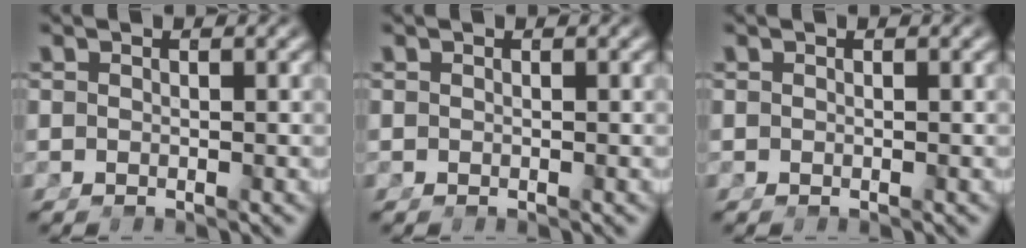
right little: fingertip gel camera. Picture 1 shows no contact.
{"total": 0.0}
{"total": 0.0}